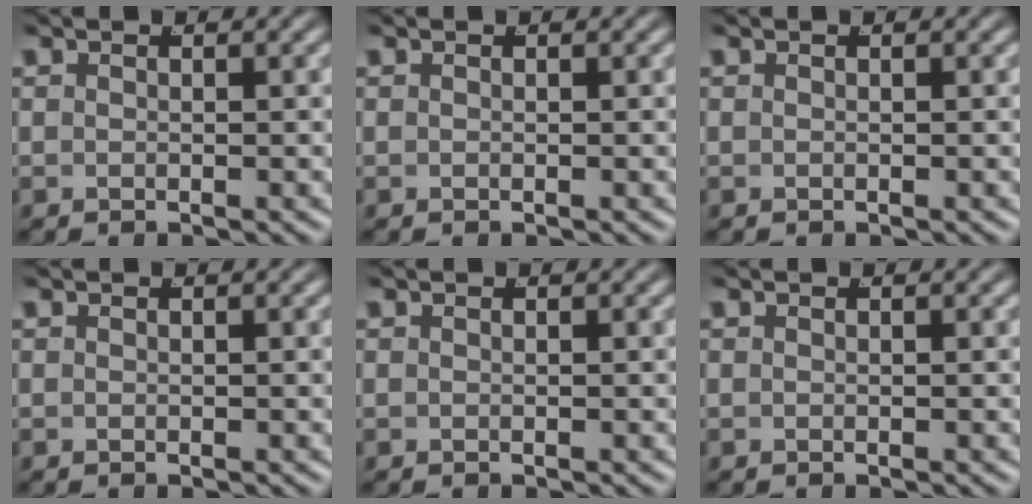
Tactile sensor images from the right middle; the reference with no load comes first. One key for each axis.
{"total": 0.0}
{"total": 0.0}
{"total": 0.0}
{"total": 0.0}
{"total": 0.0}